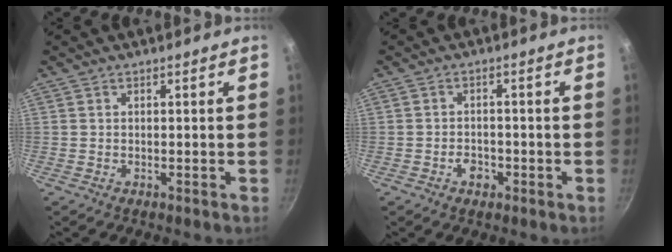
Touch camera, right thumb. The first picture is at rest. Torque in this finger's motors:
{"motor_torque": [1.76, 1.60, -0.03, 0.17, 0.00]}